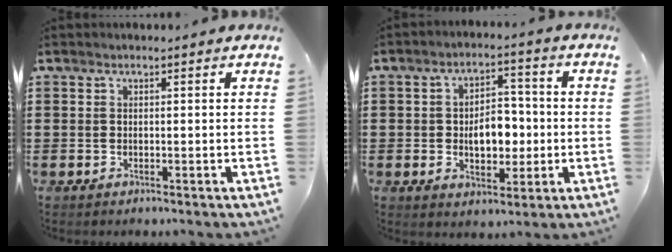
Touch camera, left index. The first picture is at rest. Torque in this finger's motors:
{"motor_torque": [1.61, 0.02, 0.75, 0.10]}